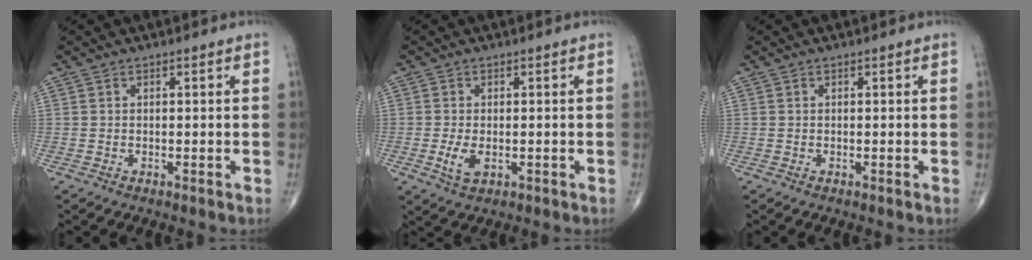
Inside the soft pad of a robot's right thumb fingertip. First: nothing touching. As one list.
[{"total": 3.5, "force": [-0.7, 1.9, 2.9], "torque": [-0.059, -0.007, -0.010]}, {"total": 0.0}]